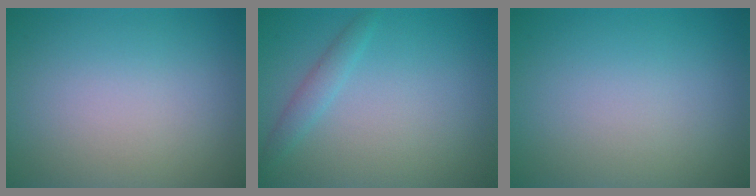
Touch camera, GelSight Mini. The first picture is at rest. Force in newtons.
{"total": 1.5, "press": 1.5, "slide": 0.1}
{"total": 0.0}